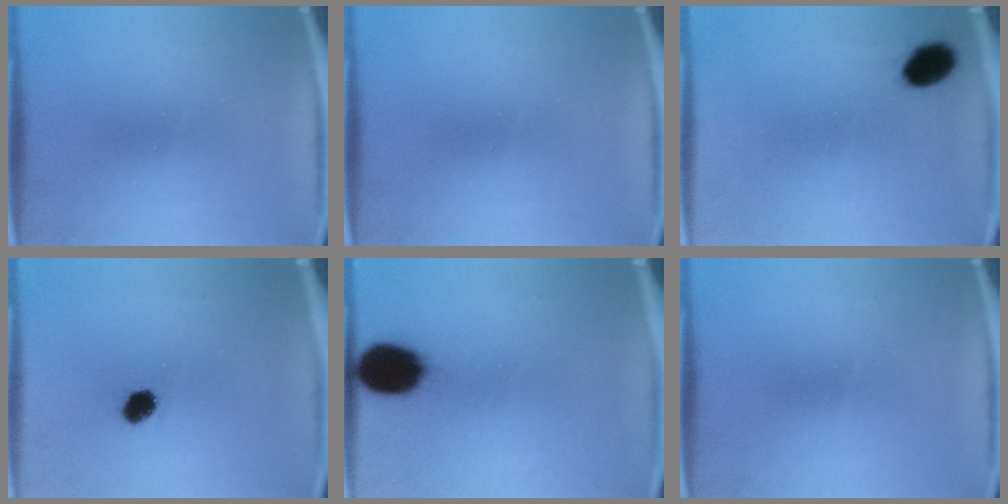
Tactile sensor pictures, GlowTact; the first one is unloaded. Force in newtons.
{"total": 0.0}
{"total": 6.2}
{"total": 2.6}
{"total": 13.0}
{"total": 0.0}